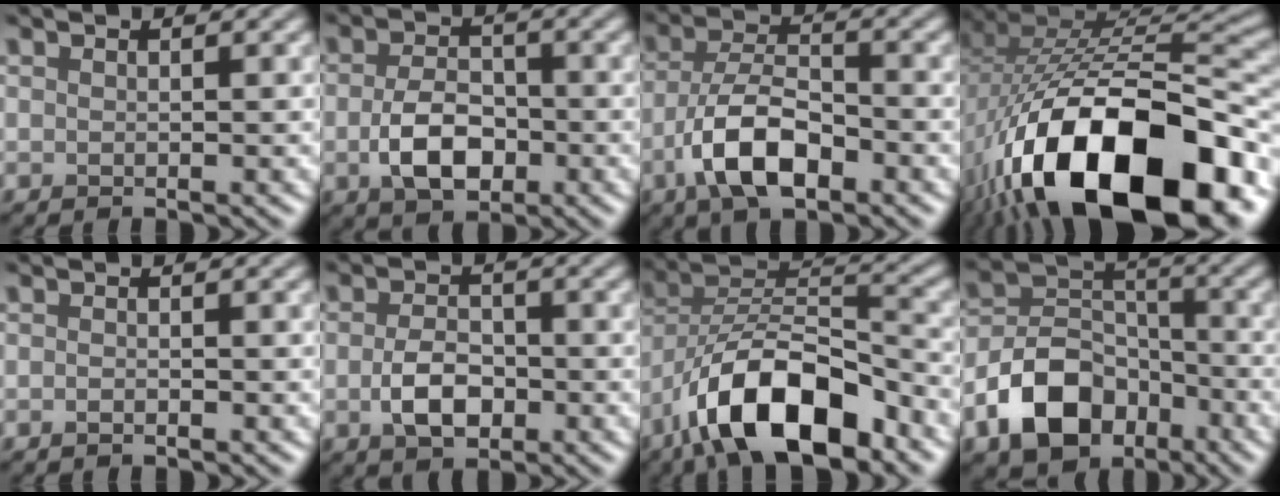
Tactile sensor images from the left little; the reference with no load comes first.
{"total": 4.9, "force": [-1.5, 3.1, 3.5], "torque": [-0.072, -0.007, -0.032]}
{"total": 6.6, "force": [-3.2, 2.8, 5.1], "torque": [-0.096, -0.001, -0.070]}
{"total": 19.0, "force": [-9.1, 9.3, 13.9], "torque": [-0.250, -0.019, -0.134]}
{"total": 0.5, "force": [-0.4, 0.2, 0.2], "torque": [-0.002, 0.000, -0.012]}
{"total": 3.8, "force": [-1.2, 2.4, 2.7], "torque": [-0.055, -0.003, -0.026]}
{"total": 11.3, "force": [-7.1, 4.3, 7.8], "torque": [-0.127, 0.012, -0.137]}
{"total": 8.6, "force": [-4.7, 5.6, 4.5], "torque": [-0.080, -0.002, -0.097]}